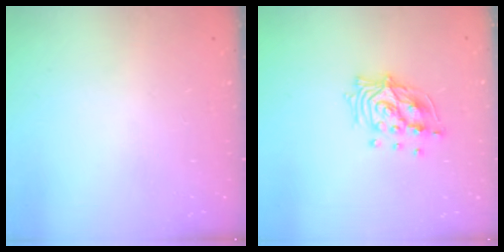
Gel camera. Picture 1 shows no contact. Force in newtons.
{"total": 12.7, "press": 12.7, "slide": 1.3}